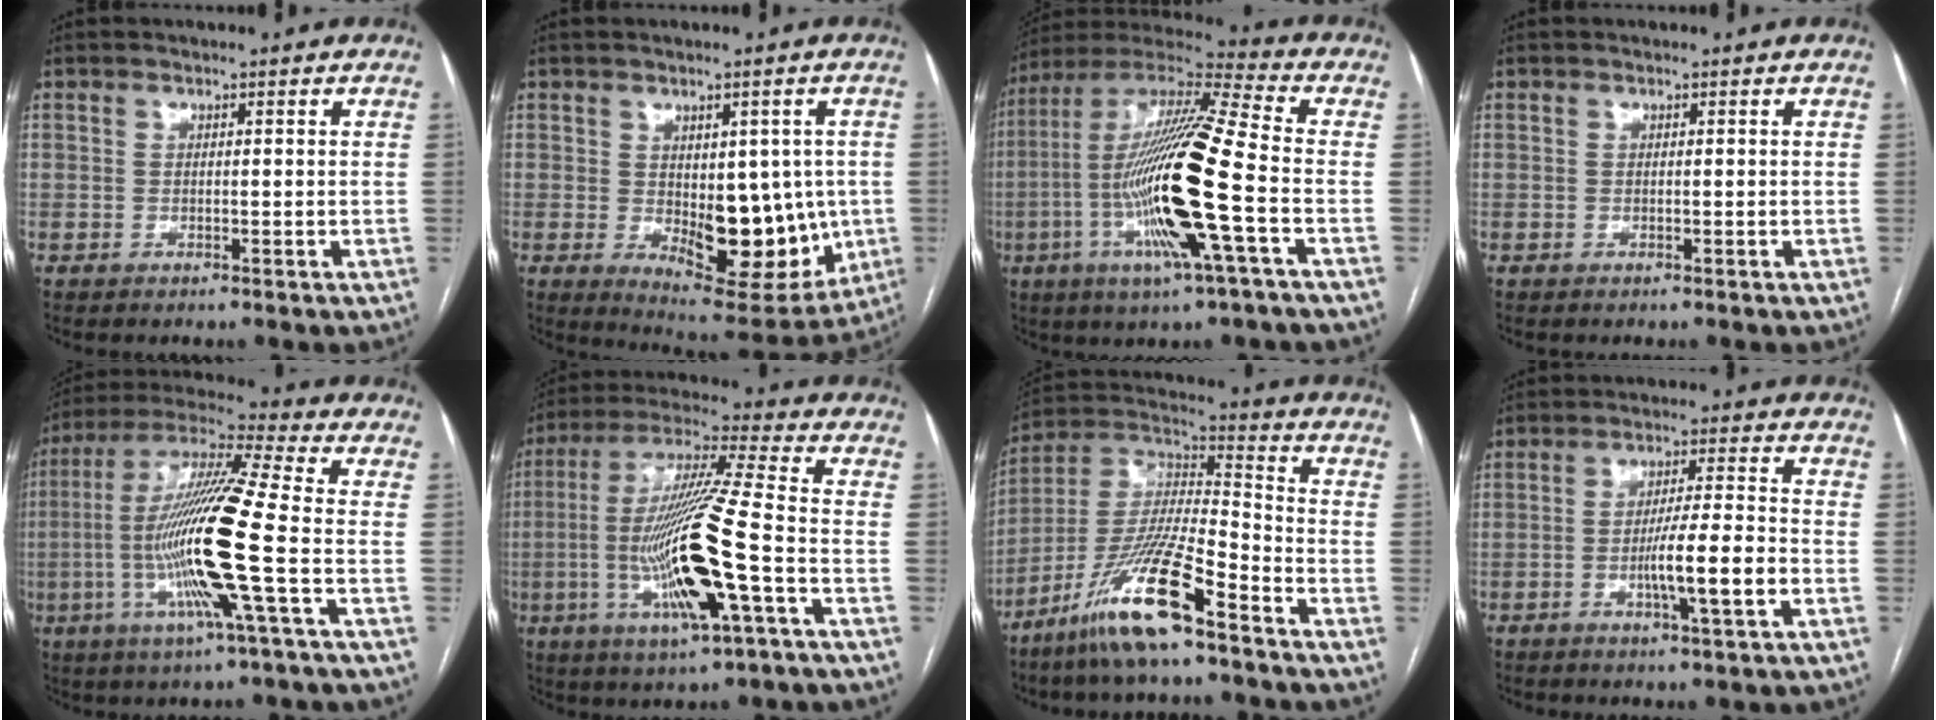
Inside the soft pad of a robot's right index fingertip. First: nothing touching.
{"total": 14.0, "force": [-1.4, 7.0, 12.1], "torque": [-0.152, -0.005, 0.008]}
{"total": 20.5, "force": [-4.8, 0.6, 19.9], "torque": [-0.409, -0.014, -0.098]}
{"total": 0.0}
{"total": 17.9, "force": [-3.8, -0.7, 17.5], "torque": [-0.350, -0.008, -0.084]}
{"total": 18.6, "force": [-4.5, 0.7, 18.1], "torque": [-0.365, -0.011, -0.084]}
{"total": 15.7, "force": [-9.8, 1.3, 12.2], "torque": [-0.251, -0.019, -0.188]}
{"total": 8.5, "force": [-2.7, -0.1, 8.1], "torque": [-0.136, 0.000, -0.045]}